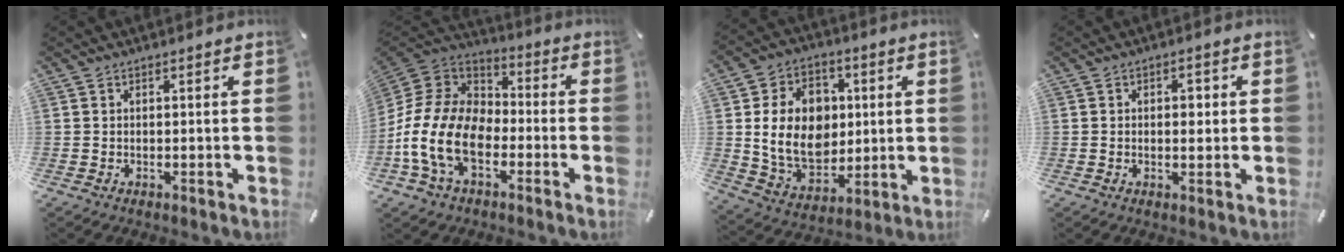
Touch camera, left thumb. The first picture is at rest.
{"total": 16.8, "force": [-7.3, 11.1, 10.4], "torque": [-0.233, 0.025, -0.134]}
{"total": 16.6, "force": [1.2, 13.1, 10.1], "torque": [-0.199, 0.004, 0.025]}
{"total": 3.0, "force": [0.1, 1.8, 2.4], "torque": [-0.024, -0.002, -0.006]}